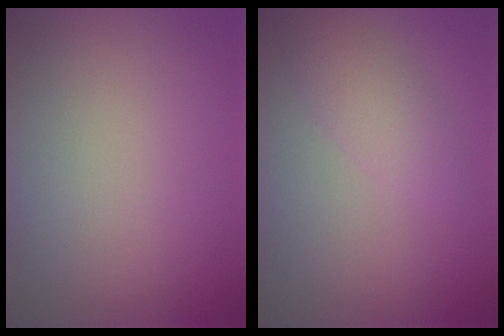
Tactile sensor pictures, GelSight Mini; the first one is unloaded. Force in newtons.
{"total": 1.7, "press": 1.7, "slide": 0.0}